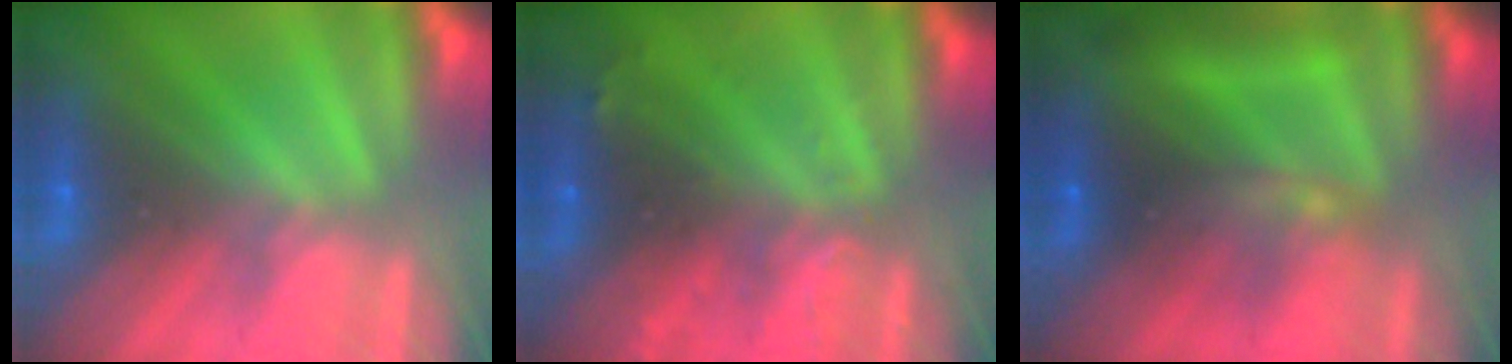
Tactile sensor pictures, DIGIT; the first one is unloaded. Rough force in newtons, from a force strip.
{"total": 3.1}
{"total": 7.4}